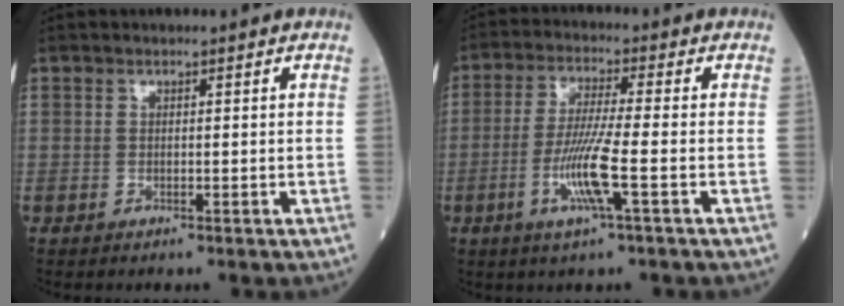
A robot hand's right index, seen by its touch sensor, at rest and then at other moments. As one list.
[{"total": 8.1, "force": [-2.6, -0.4, 7.7], "torque": [-0.155, -0.011, -0.054]}]